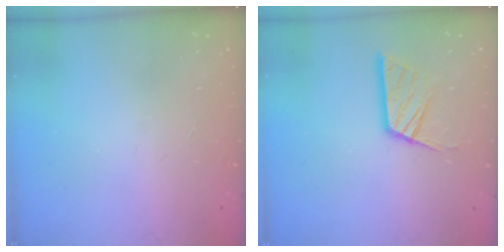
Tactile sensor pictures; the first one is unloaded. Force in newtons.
{"total": 11.6, "press": 11.5, "slide": 0.8}